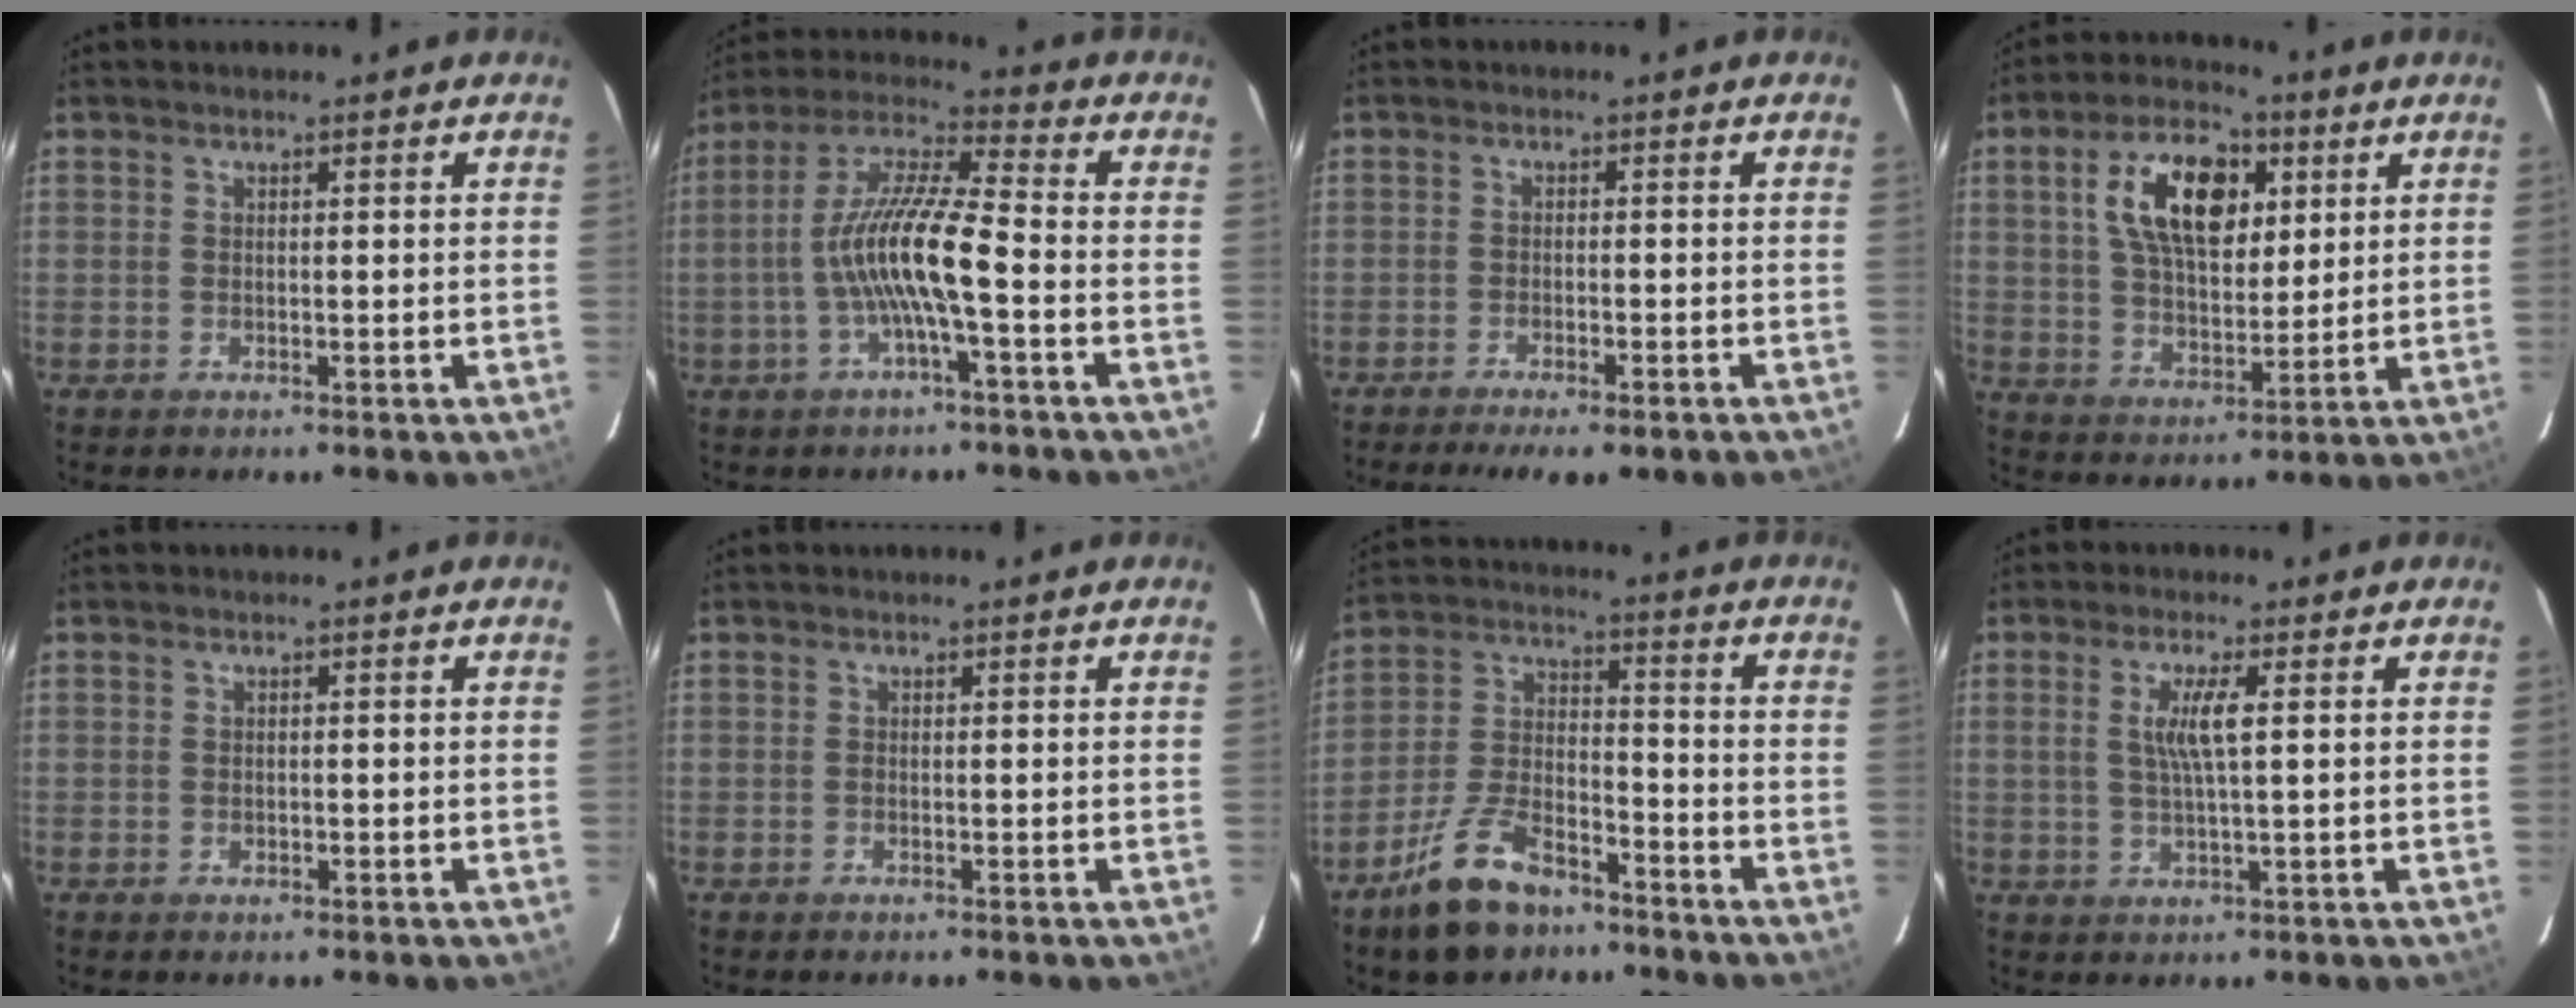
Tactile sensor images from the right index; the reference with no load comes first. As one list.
[{"total": 12.1, "force": [-3.0, 1.4, 11.7], "torque": [-0.232, 0.012, -0.059]}, {"total": 8.2, "force": [-6.2, 2.1, 4.9], "torque": [-0.111, -0.024, -0.092]}, {"total": 15.0, "force": [5.1, 8.2, 11.5], "torque": [-0.200, 0.022, 0.090]}, {"total": 0.8, "force": [-0.3, 0.7, 0.2], "torque": [-0.001, -0.001, -0.004]}, {"total": 0.0}, {"total": 13.3, "force": [-9.3, 6.1, 7.3], "torque": [-0.159, 0.007, -0.165]}, {"total": 5.0, "force": [1.0, 0.3, 4.9], "torque": [-0.095, -0.003, 0.019]}]